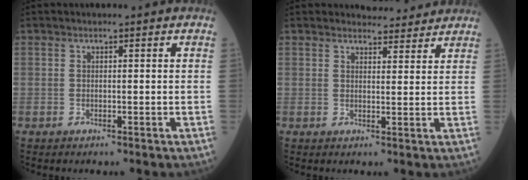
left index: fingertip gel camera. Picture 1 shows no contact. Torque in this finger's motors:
{"motor_torque": [0.46, -0.46, 0.05, 0.01]}